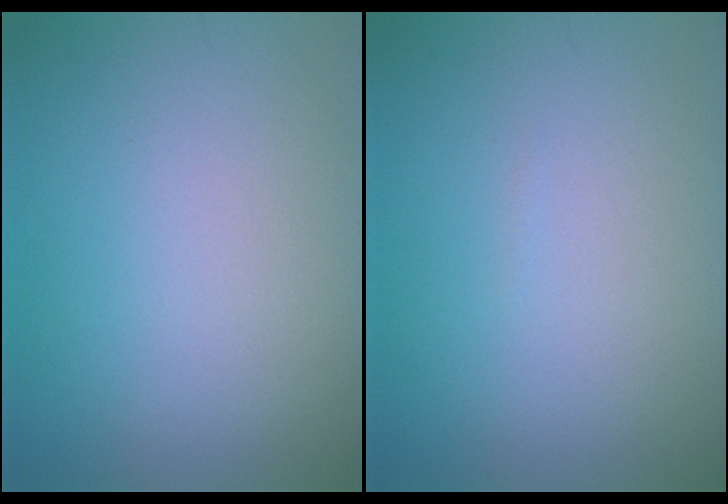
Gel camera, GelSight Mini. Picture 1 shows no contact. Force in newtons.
{"total": 0.0}